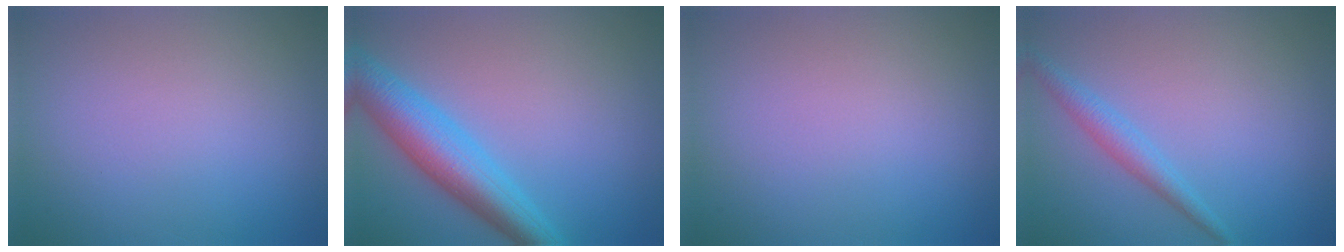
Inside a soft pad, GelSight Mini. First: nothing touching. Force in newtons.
{"total": 6.0, "press": 6.0, "slide": 0.1}
{"total": 0.0}
{"total": 1.9, "press": 1.9, "slide": 0.0}